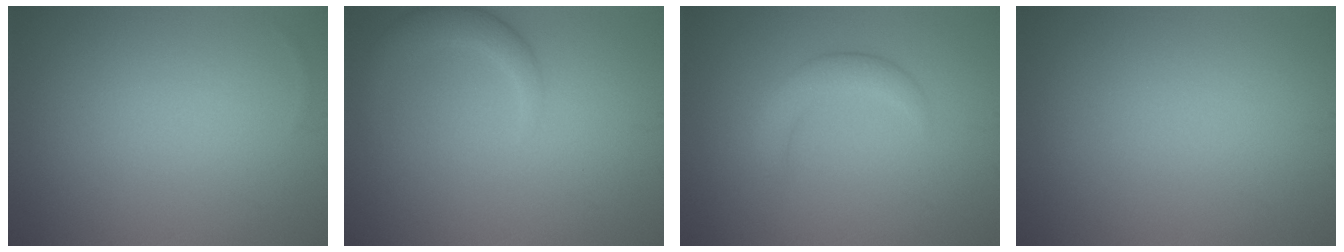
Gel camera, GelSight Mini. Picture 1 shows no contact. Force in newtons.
{"total": 2.8, "press": 2.7, "slide": 0.2}
{"total": 2.6, "press": 2.5, "slide": 0.3}
{"total": 0.0}